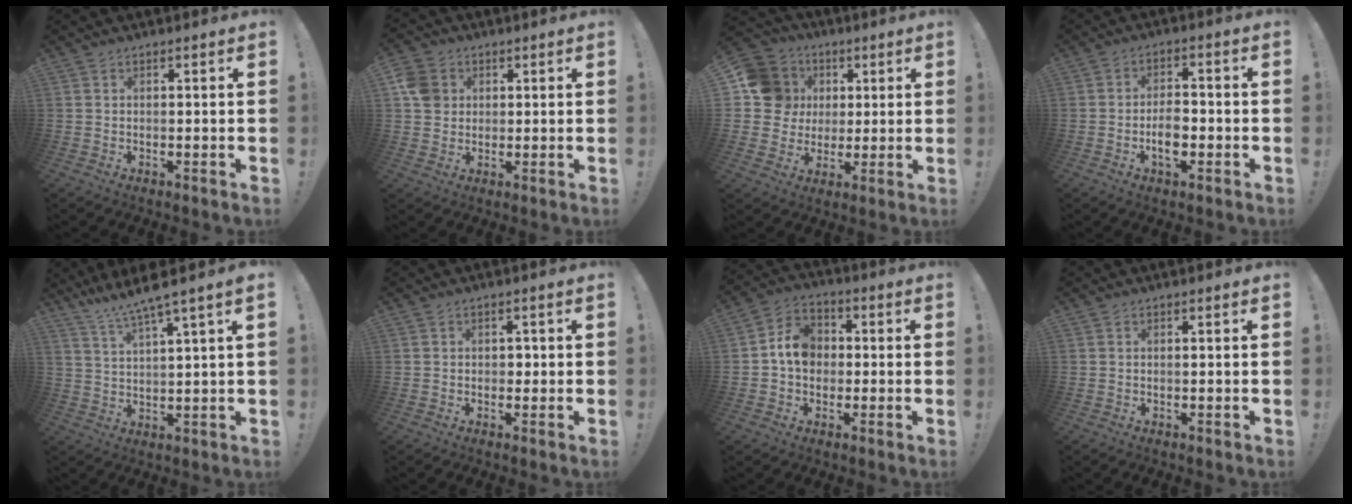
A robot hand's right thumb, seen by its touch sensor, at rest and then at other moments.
{"total": 7.2, "force": [1.8, 6.4, 2.8], "torque": [-0.038, 0.002, 0.037]}
{"total": 14.7, "force": [3.5, 13.2, 5.2], "torque": [-0.074, -0.001, 0.086]}
{"total": 6.4, "force": [-2.3, 3.6, 4.8], "torque": [-0.080, 0.005, -0.042]}
{"total": 8.2, "force": [6.7, -0.8, 4.6], "torque": [-0.093, -0.043, 0.113]}
{"total": 1.8, "force": [-0.1, 1.6, 0.7], "torque": [-0.006, 0.002, -0.005]}
{"total": 9.7, "force": [0.1, 8.1, 5.3], "torque": [-0.069, 0.020, 0.009]}
{"total": 0.0}